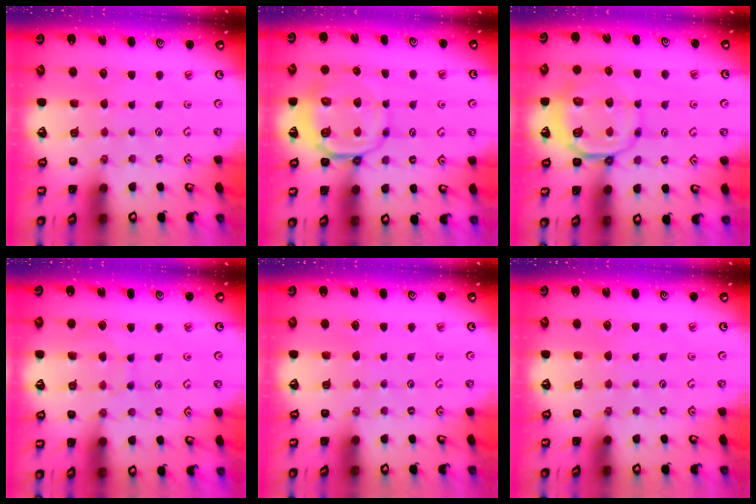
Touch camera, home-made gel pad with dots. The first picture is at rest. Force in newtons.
{"total": 9.3, "press": 8.9, "slide": 2.4}
{"total": 9.3, "press": 8.9, "slide": 2.4}
{"total": 6.3, "press": 6.3, "slide": 0.5}
{"total": 0.0}
{"total": 0.0}